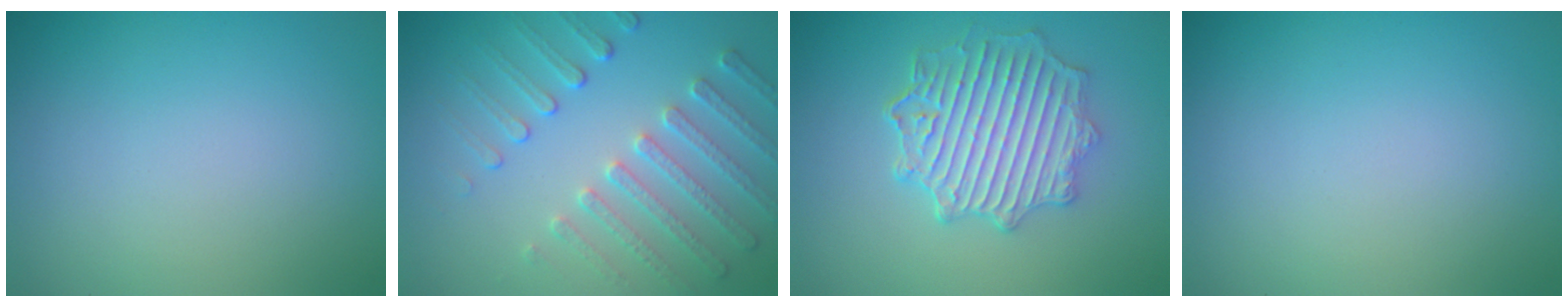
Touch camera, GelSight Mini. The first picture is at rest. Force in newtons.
{"total": 4.2, "press": 3.6, "slide": 2.1}
{"total": 5.2, "press": 4.6, "slide": 2.2}
{"total": 0.0}